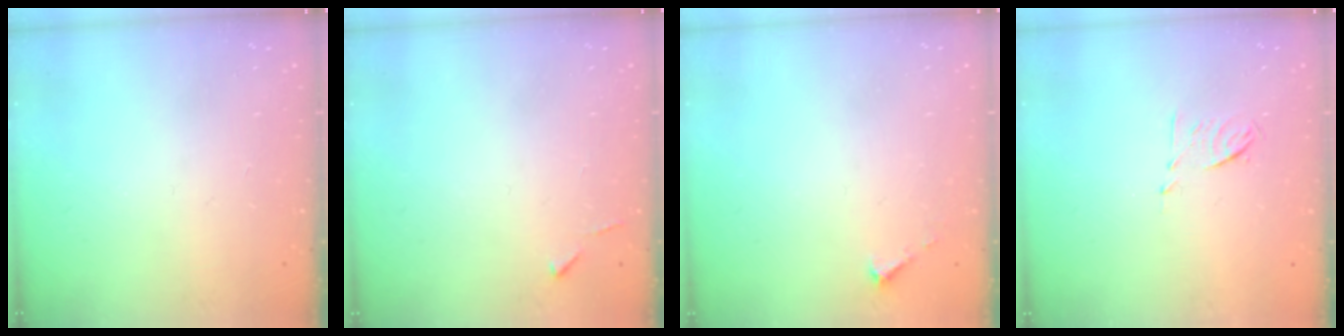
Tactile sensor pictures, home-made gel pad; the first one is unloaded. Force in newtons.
{"total": 4.3, "press": 4.3, "slide": 0.6}
{"total": 2.1, "press": 2.1, "slide": 0.2}
{"total": 6.6, "press": 6.5, "slide": 1.1}